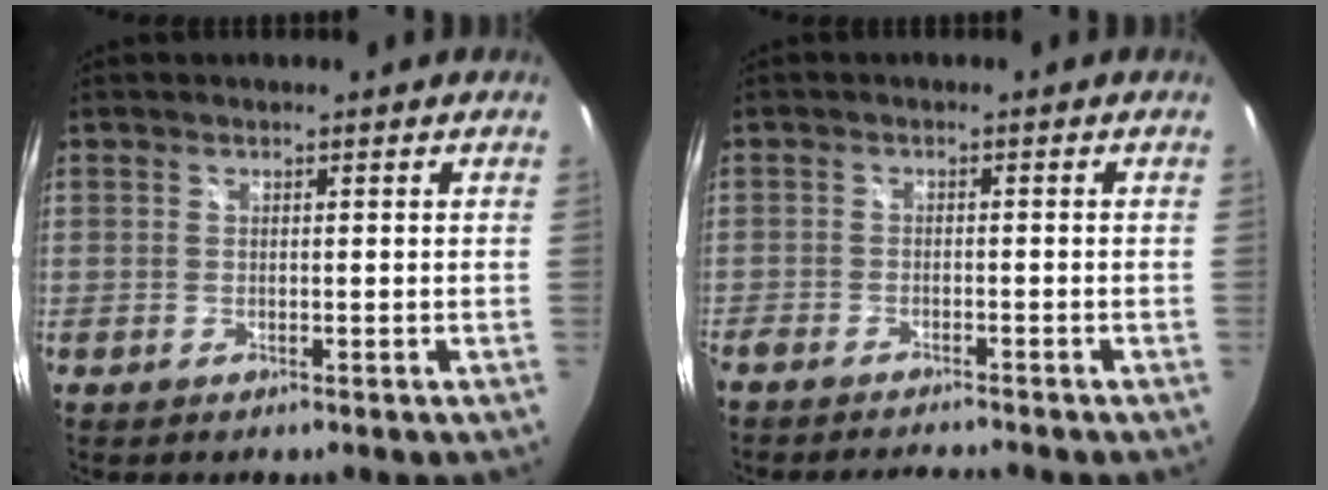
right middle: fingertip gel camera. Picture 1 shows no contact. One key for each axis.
{"total": 4.7, "fx": -4.4, "fy": 0.6, "fz": 1.4, "tx": -0.041, "ty": -0.010, "tz": -0.074}